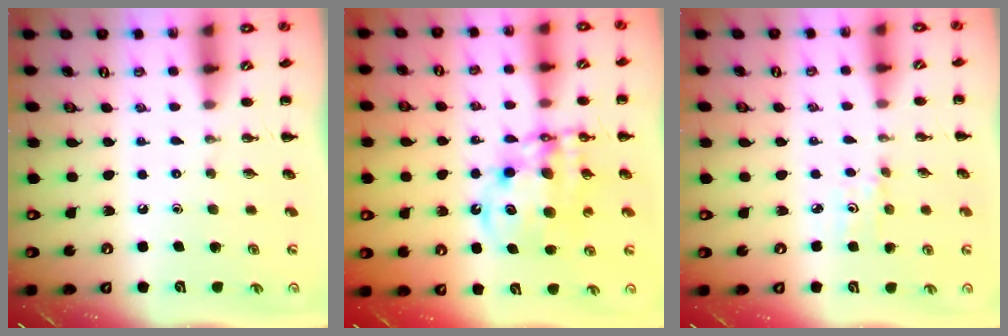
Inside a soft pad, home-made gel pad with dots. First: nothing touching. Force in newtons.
{"total": 13.3, "press": 12.7, "slide": 3.9}
{"total": 3.4, "press": 3.3, "slide": 1.1}